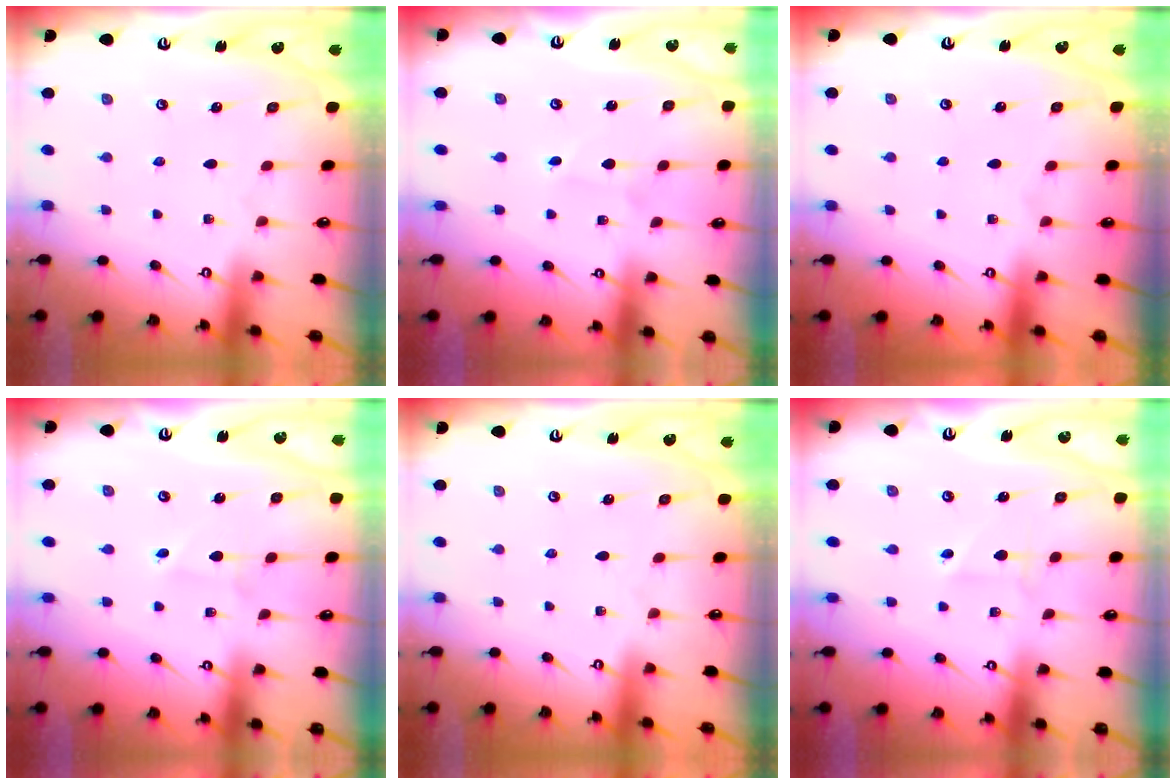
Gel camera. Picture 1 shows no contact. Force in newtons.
{"total": 1.1, "press": 1.1, "slide": 0.1}
{"total": 0.0}
{"total": 1.9, "press": 1.9, "slide": 0.1}
{"total": 0.0}
{"total": 2.8, "press": 2.6, "slide": 0.9}